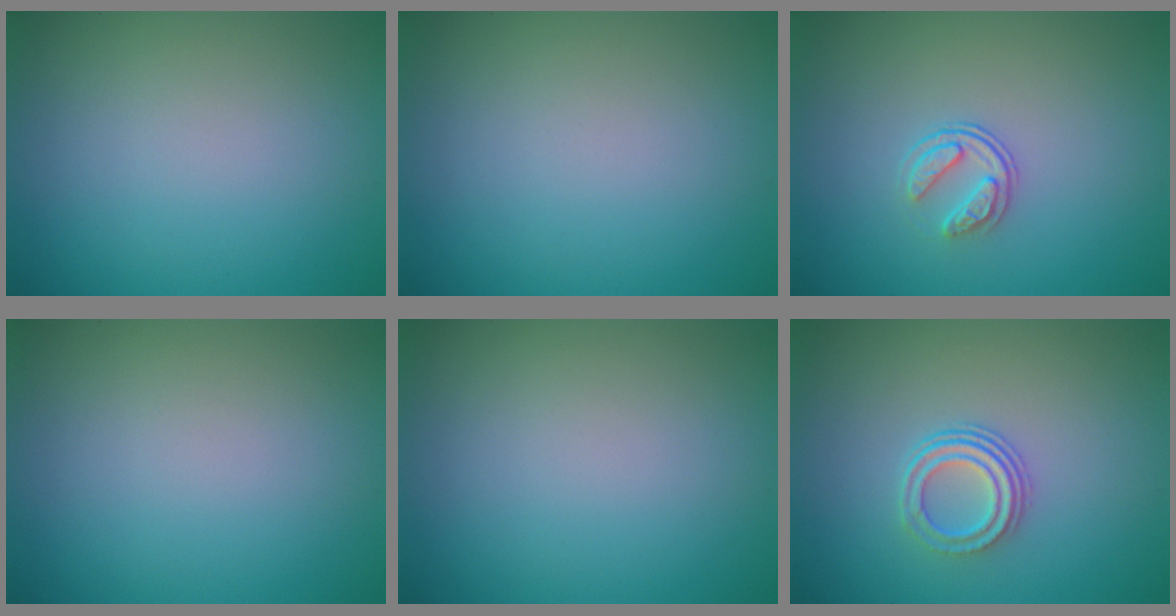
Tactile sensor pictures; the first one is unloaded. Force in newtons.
{"total": 0.0}
{"total": 1.9, "press": 1.3, "slide": 1.4}
{"total": 0.0}
{"total": 0.0}
{"total": 3.0, "press": 2.2, "slide": 2.0}